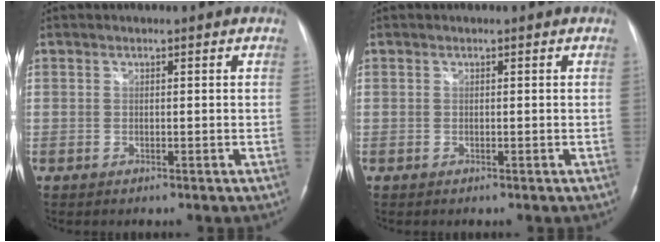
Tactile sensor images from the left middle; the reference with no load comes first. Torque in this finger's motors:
{"motor_torque": [-0.02, 0.00, 0.00, 0.00]}